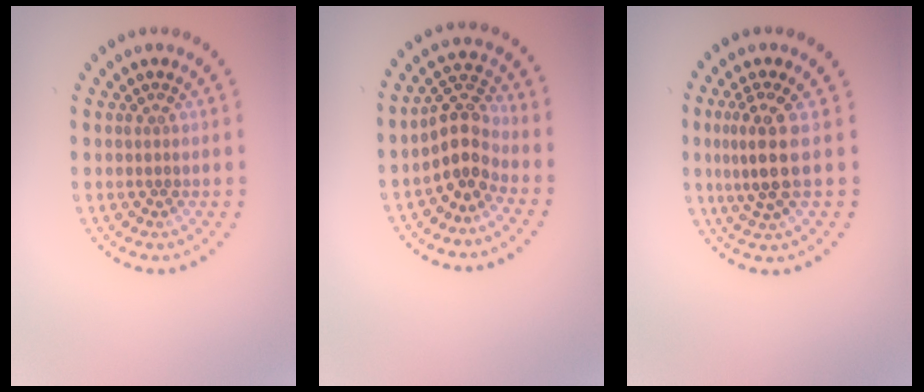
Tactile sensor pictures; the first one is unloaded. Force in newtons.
{"total": 3.6, "press": 3.0, "slide": 1.9}
{"total": 3.3, "press": 2.8, "slide": 1.8}